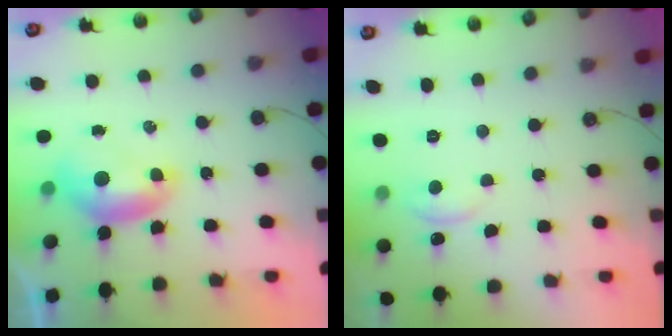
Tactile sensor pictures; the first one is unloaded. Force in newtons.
{"total": 2.4, "press": 2.4, "slide": 0.3}